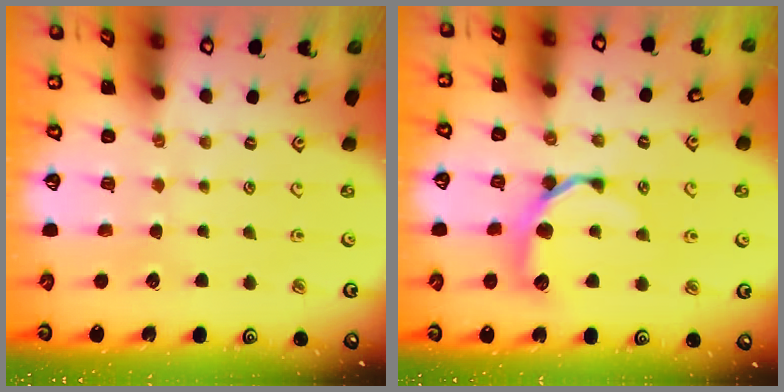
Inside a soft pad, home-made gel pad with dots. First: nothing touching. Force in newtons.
{"total": 10.1, "press": 10.0, "slide": 1.2}